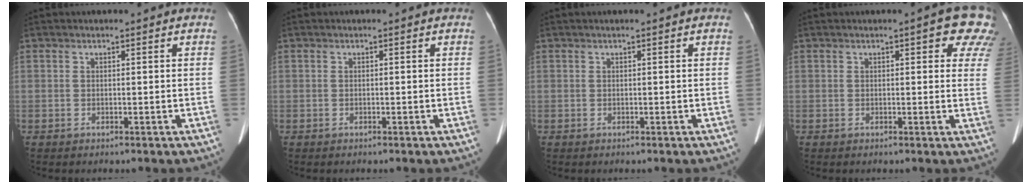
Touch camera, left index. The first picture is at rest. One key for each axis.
{"total": 0.0}
{"total": 0.0}
{"total": 8.1, "fx": 4.8, "fy": 2.4, "fz": 6.1, "tx": -0.050, "ty": 0.002, "tz": 0.034}